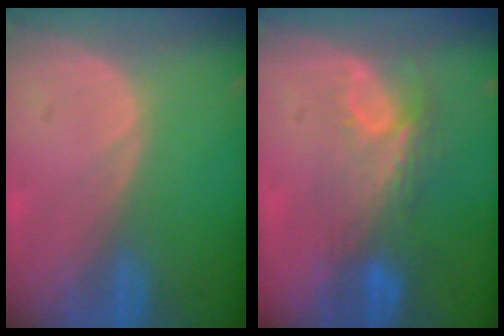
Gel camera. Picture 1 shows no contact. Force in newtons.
{"total": 7.6, "press": 6.7, "slide": 3.5}